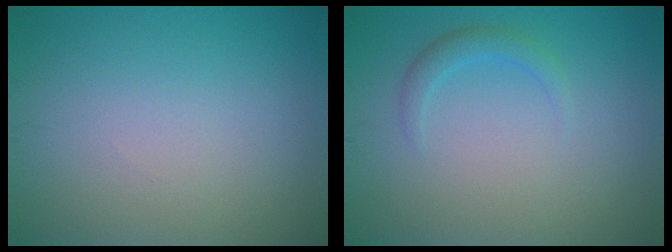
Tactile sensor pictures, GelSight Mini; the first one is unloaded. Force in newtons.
{"total": 1.5, "press": 1.5, "slide": 0.1}